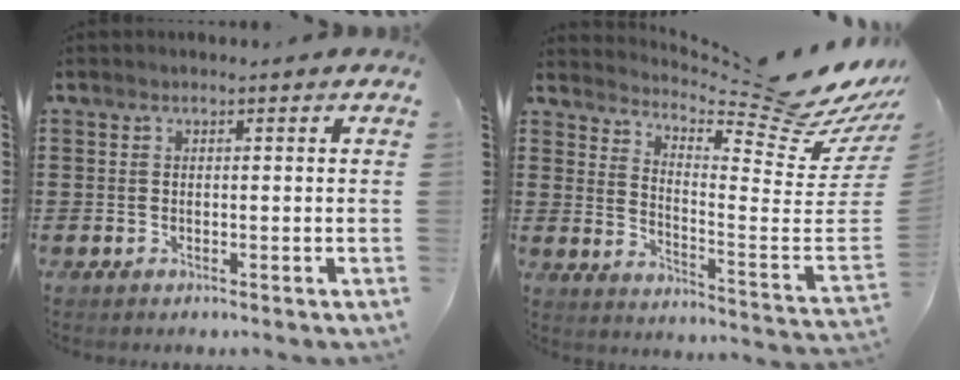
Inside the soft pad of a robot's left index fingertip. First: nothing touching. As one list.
[{"total": 10.1, "force": [8.7, 0.7, 4.9], "torque": [-0.086, -0.094, 0.137]}]